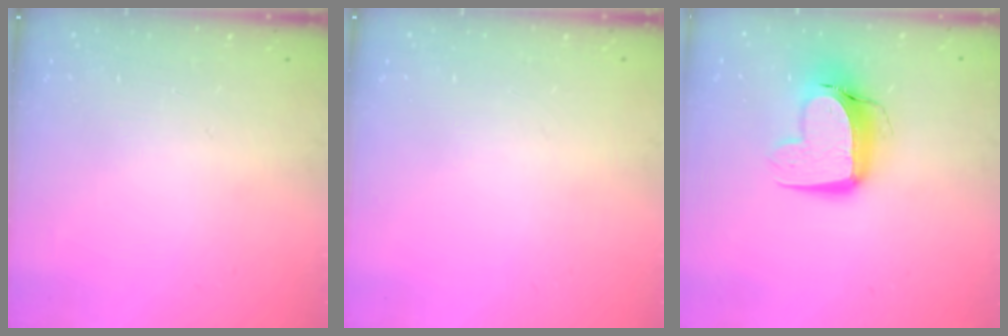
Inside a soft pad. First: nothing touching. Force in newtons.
{"total": 0.0}
{"total": 12.0, "press": 12.0, "slide": 1.2}